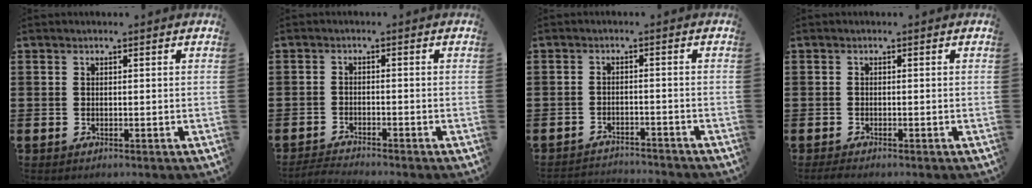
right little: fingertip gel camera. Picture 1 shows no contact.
{"total": 1.8, "force": [-1.8, -0.2, 0.1], "torque": [-0.003, 0.003, -0.036]}
{"total": 2.2, "force": [-2.2, 0.0, -0.2], "torque": [-0.003, 0.003, -0.049]}
{"total": 0.7, "force": [-0.5, 0.1, 0.4], "torque": [-0.008, 0.000, -0.010]}